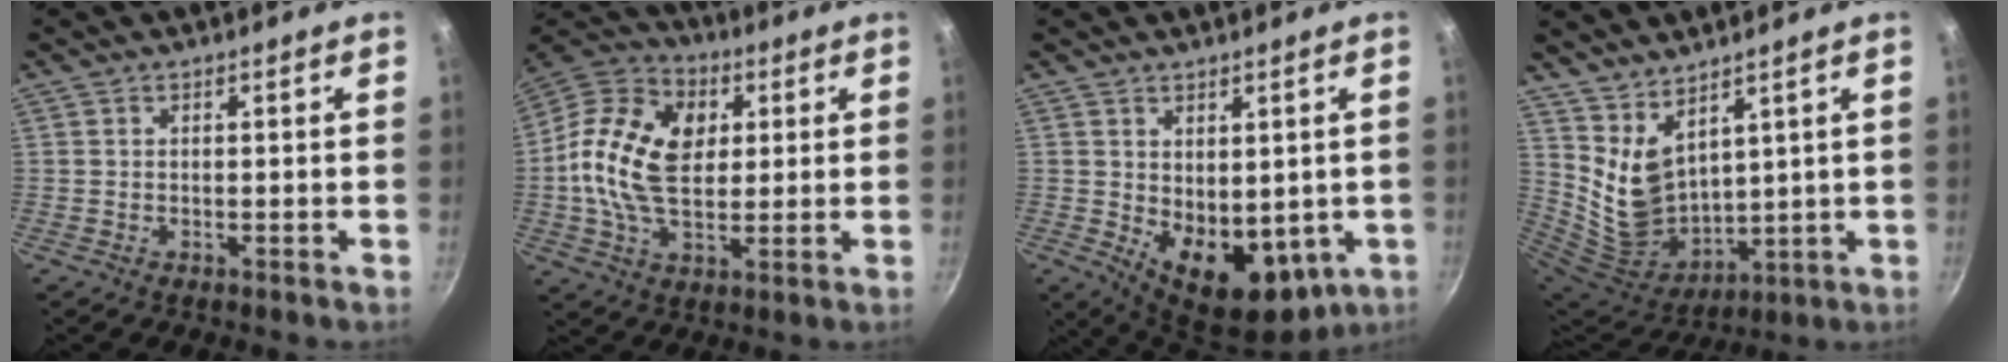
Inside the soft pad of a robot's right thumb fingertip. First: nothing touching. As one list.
[{"total": 18.5, "force": [2.3, 12.4, 13.5], "torque": [-0.233, 0.012, 0.023]}, {"total": 13.0, "force": [-0.9, 8.3, 10.0], "torque": [-0.125, -0.027, 0.012]}, {"total": 11.4, "force": [6.7, 6.2, 6.9], "torque": [-0.112, -0.079, 0.150]}]